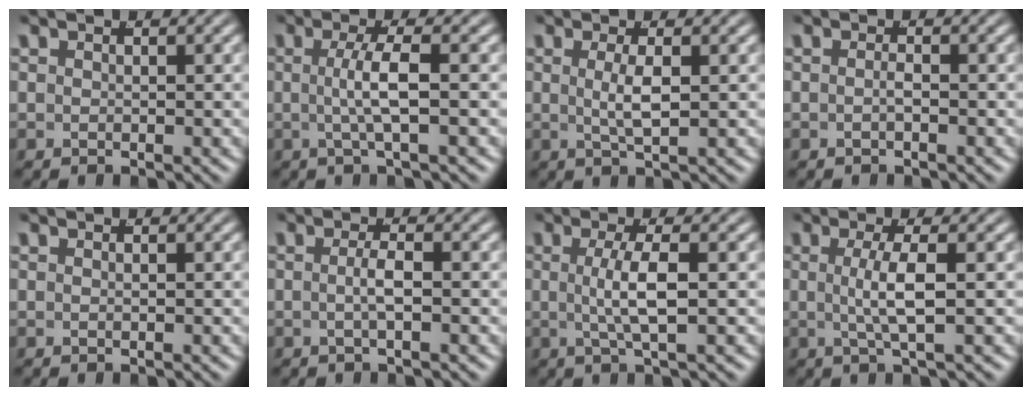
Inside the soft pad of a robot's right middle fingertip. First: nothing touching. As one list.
[{"total": 3.0, "force": [-0.2, -0.4, 3.0], "torque": [-0.057, 0.000, 0.000]}, {"total": 2.2, "force": [0.1, -0.4, 2.1], "torque": [-0.044, -0.011, 0.010]}, {"total": 0.9, "force": [-0.6, -0.2, 0.6], "torque": [-0.013, -0.003, -0.010]}, {"total": 0.0}, {"total": 1.8, "force": [-0.7, -0.5, 1.5], "torque": [-0.034, -0.005, -0.009]}, {"total": 3.4, "force": [0.0, -0.2, 3.4], "torque": [-0.062, -0.005, 0.005]}, {"total": 3.1, "force": [0.0, -0.5, 3.0], "torque": [-0.057, -0.006, 0.005]}]